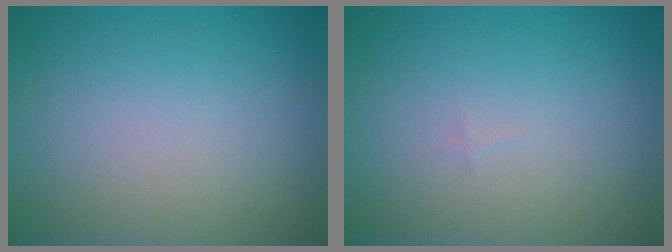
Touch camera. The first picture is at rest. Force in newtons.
{"total": 0.0}